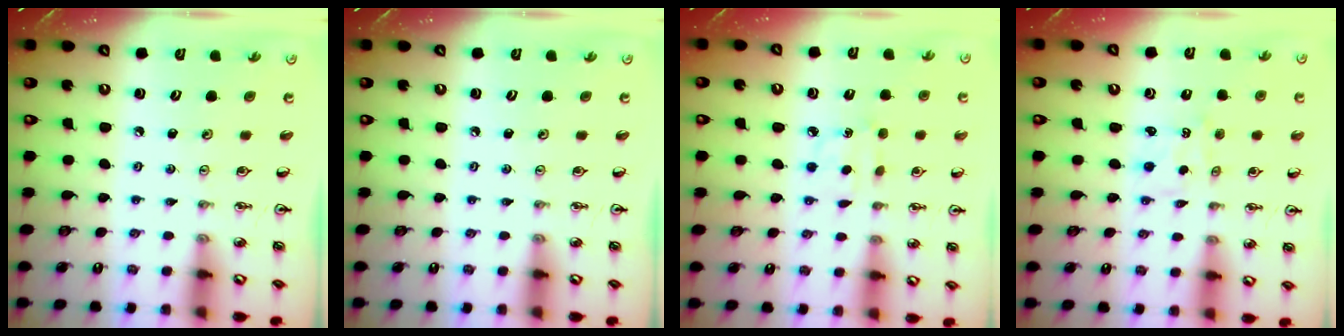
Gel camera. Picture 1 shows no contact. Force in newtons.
{"total": 0.0}
{"total": 5.1, "press": 5.1, "slide": 0.3}
{"total": 0.9, "press": 0.7, "slide": 0.6}